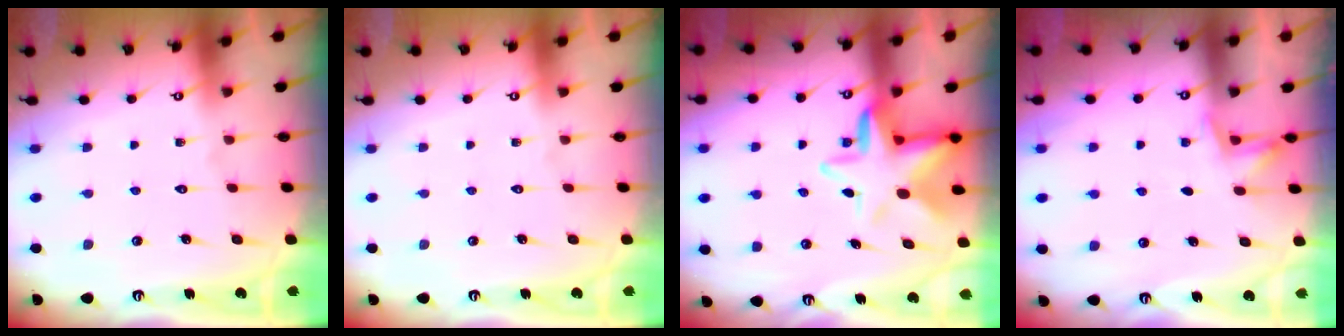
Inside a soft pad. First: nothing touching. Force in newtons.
{"total": 0.0}
{"total": 8.8, "press": 8.6, "slide": 1.6}
{"total": 3.7, "press": 3.4, "slide": 1.4}